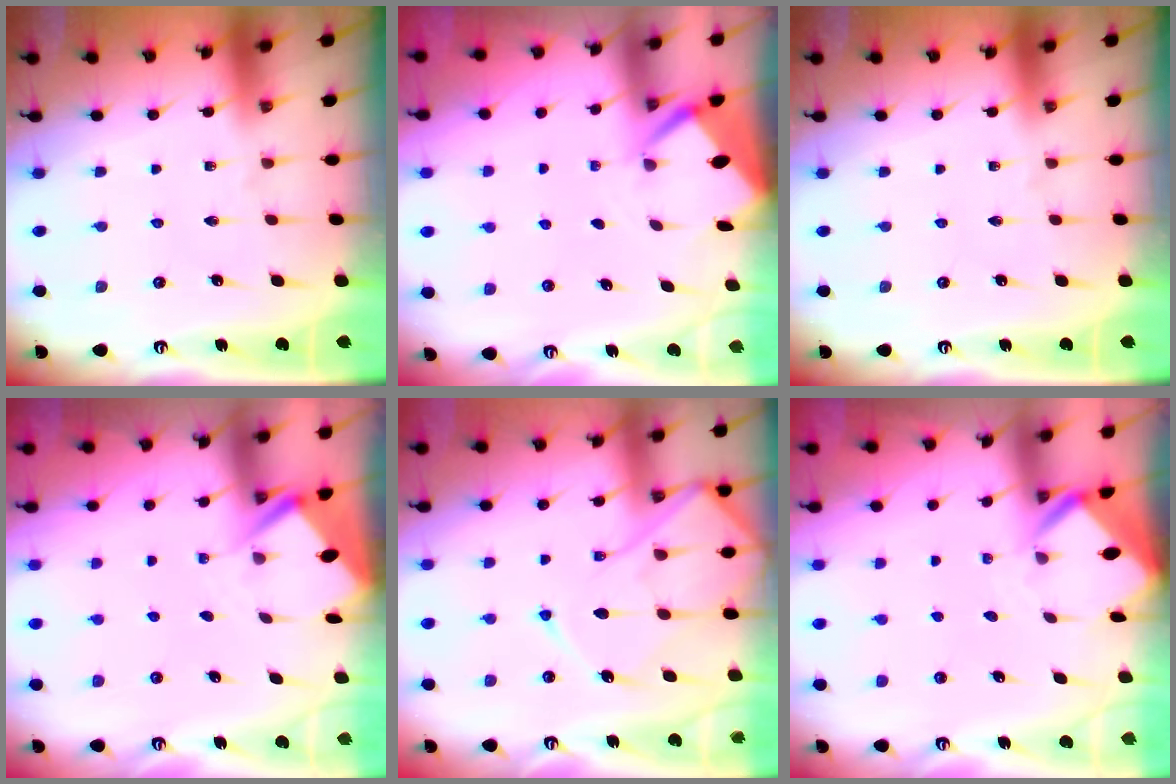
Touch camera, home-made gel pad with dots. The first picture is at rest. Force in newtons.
{"total": 2.6, "press": 2.6, "slide": 0.3}
{"total": 0.0}
{"total": 3.0, "press": 2.9, "slide": 0.4}
{"total": 13.4, "press": 13.4, "slide": 1.5}
{"total": 2.6, "press": 2.6, "slide": 0.2}